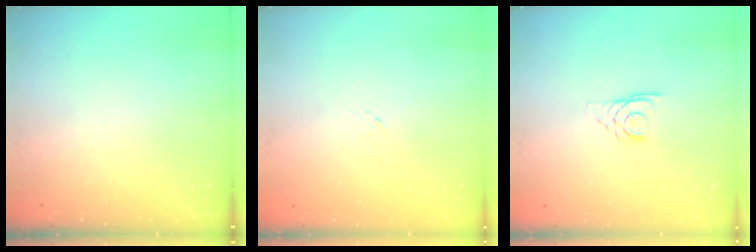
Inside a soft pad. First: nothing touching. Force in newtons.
{"total": 0.0}
{"total": 2.7, "press": 2.7, "slide": 0.3}